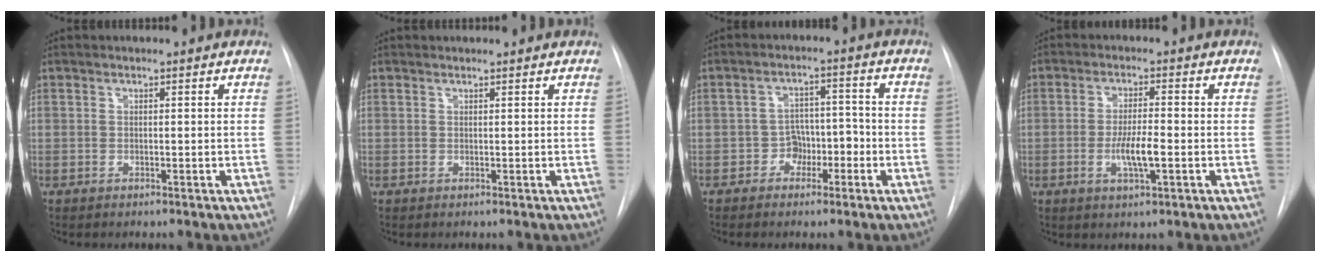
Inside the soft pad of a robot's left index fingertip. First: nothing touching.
{"total": 1.0, "force": [1.0, 0.1, -0.1], "torque": [-0.007, 0.008, 0.012]}
{"total": 4.3, "force": [-2.4, 3.1, 1.7], "torque": [-0.017, 0.013, -0.041]}
{"total": 5.0, "force": [-1.7, 0.7, 4.6], "torque": [-0.090, -0.010, -0.029]}